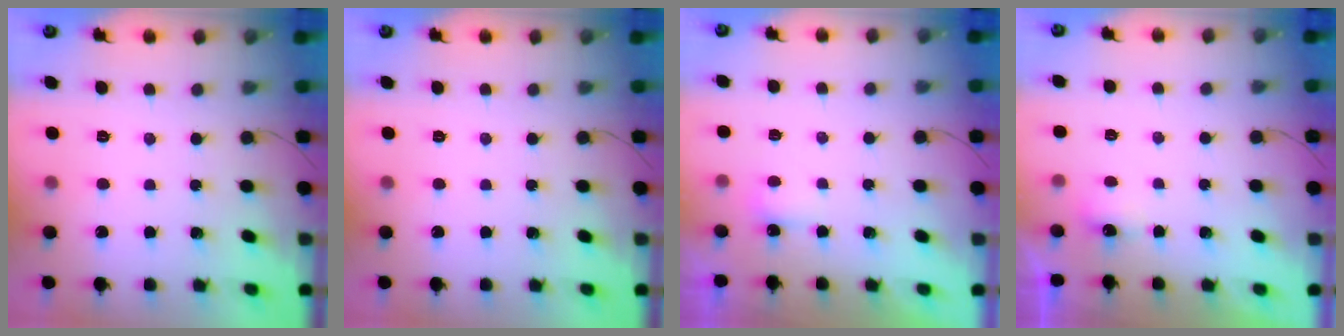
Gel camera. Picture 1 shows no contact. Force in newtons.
{"total": 0.0}
{"total": 2.8, "press": 2.7, "slide": 0.7}
{"total": 2.4, "press": 2.3, "slide": 0.6}